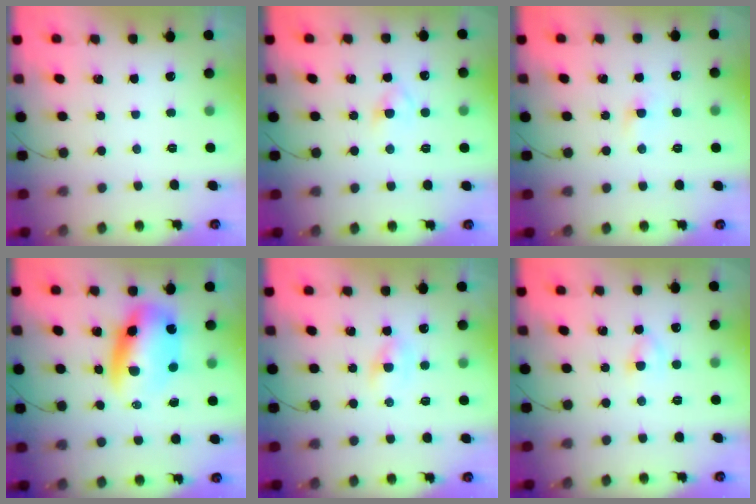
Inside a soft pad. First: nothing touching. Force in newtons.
{"total": 3.1, "press": 2.9, "slide": 1.2}
{"total": 1.5, "press": 1.2, "slide": 0.8}
{"total": 10.3, "press": 9.9, "slide": 2.9}
{"total": 2.7, "press": 2.5, "slide": 0.9}
{"total": 3.2, "press": 2.8, "slide": 1.4}